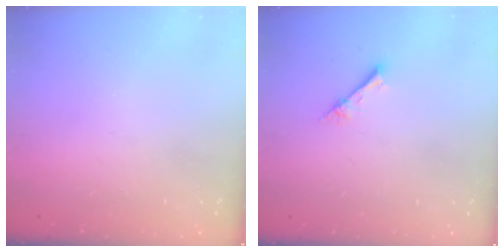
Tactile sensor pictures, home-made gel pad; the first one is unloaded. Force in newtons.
{"total": 2.4, "press": 2.4, "slide": 0.3}